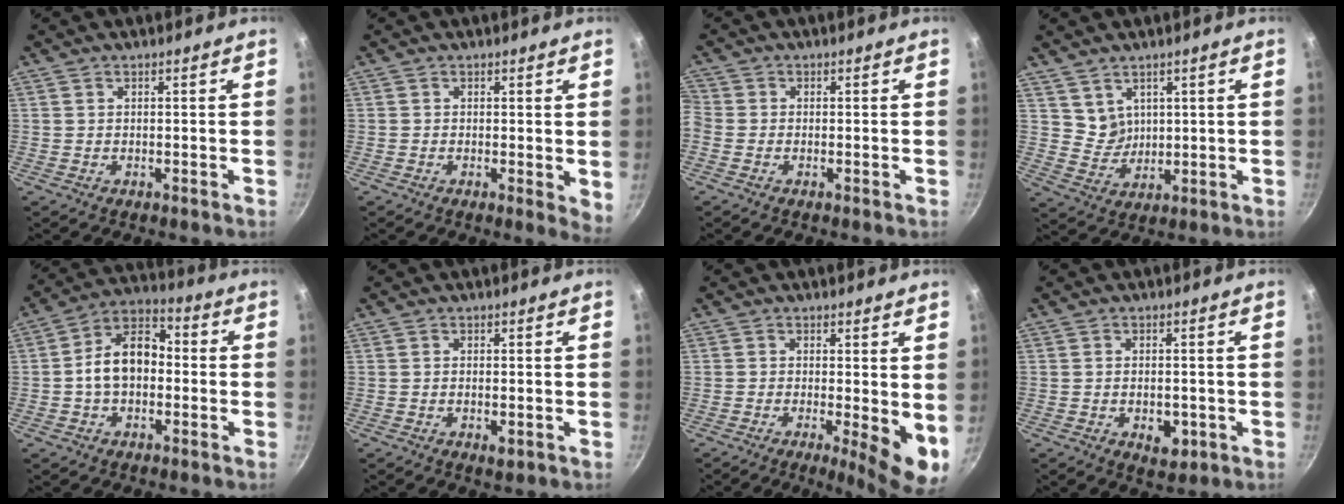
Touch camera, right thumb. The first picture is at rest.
{"total": 3.2, "force": [0.2, 1.4, 2.9], "torque": [-0.033, -0.009, -0.001]}
{"total": 2.3, "force": [-1.0, 1.9, 0.9], "torque": [-0.025, 0.005, -0.032]}
{"total": 4.4, "force": [2.5, 3.5, 1.2], "torque": [-0.002, -0.011, 0.056]}
{"total": 11.4, "force": [-1.0, 7.8, 8.2], "torque": [-0.105, 0.043, -0.035]}
{"total": 1.9, "force": [-0.6, 0.8, 1.7], "torque": [-0.031, -0.005, -0.010]}
{"total": 7.9, "force": [-0.8, 2.1, 7.5], "torque": [-0.094, -0.014, -0.009]}
{"total": 4.7, "force": [-1.4, 2.8, 3.5], "torque": [-0.040, 0.003, -0.015]}